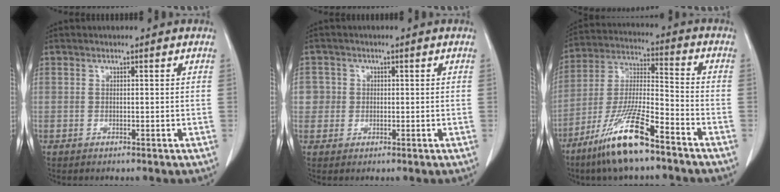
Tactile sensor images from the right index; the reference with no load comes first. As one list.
[{"total": 2.9, "force": [0.2, 2.9, 0.0], "torque": [0.017, 0.008, 0.002]}, {"total": 14.3, "force": [-9.4, 1.7, 10.7], "torque": [-0.225, -0.028, -0.178]}]